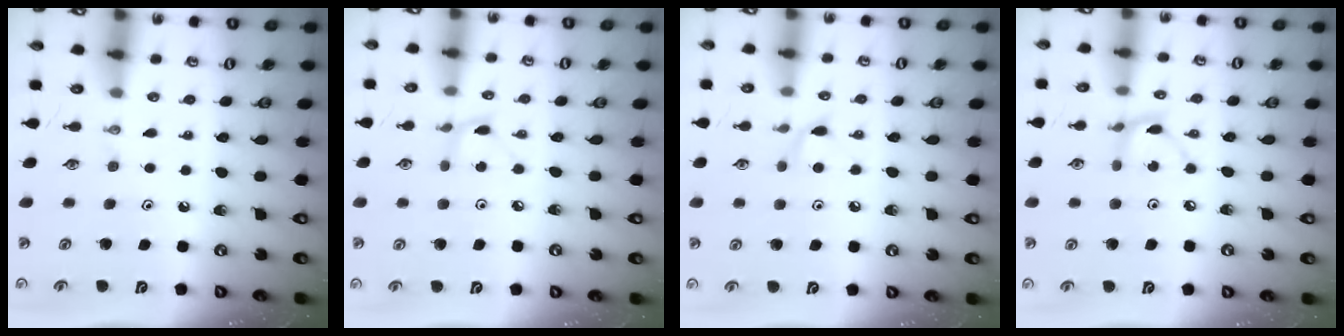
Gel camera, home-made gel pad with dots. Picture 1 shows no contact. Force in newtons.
{"total": 3.1, "press": 3.0, "slide": 0.4}
{"total": 5.7, "press": 5.7, "slide": 0.8}
{"total": 3.4, "press": 3.4, "slide": 0.1}